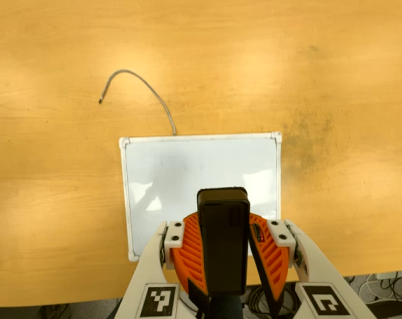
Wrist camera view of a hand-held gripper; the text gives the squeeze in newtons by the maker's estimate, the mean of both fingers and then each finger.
{"total": 7.9, "left": 8.6, "right": 7.3}